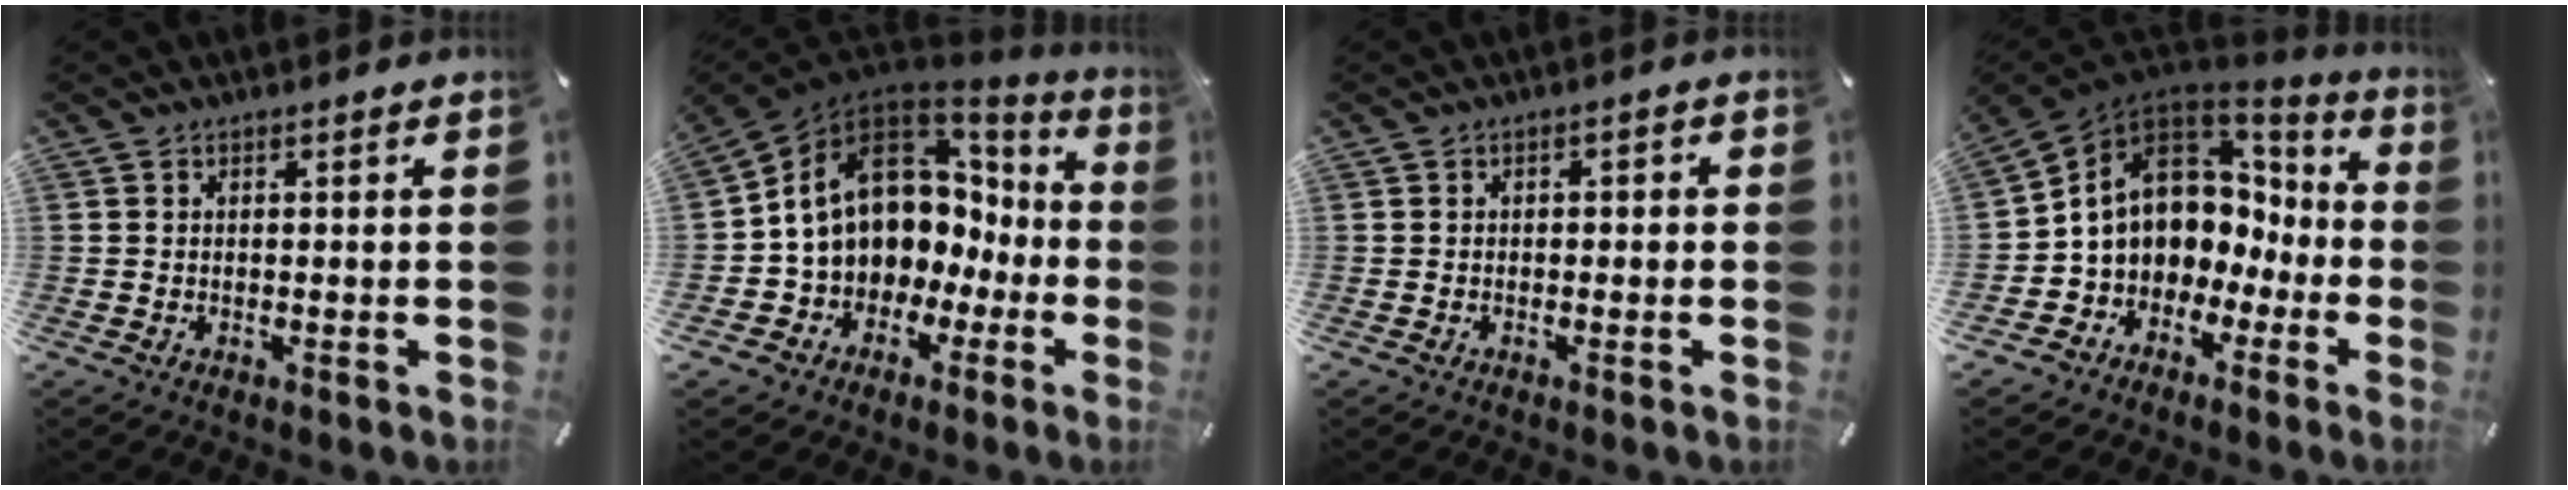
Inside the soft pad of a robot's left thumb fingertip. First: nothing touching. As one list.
[{"total": 14.6, "force": [3.2, 11.5, 8.5], "torque": [-0.180, -0.022, 0.062]}, {"total": 1.2, "force": [-0.7, 0.7, 0.6], "torque": [-0.012, 0.005, -0.016]}, {"total": 11.2, "force": [1.8, 9.6, 5.5], "torque": [-0.111, -0.015, 0.036]}]